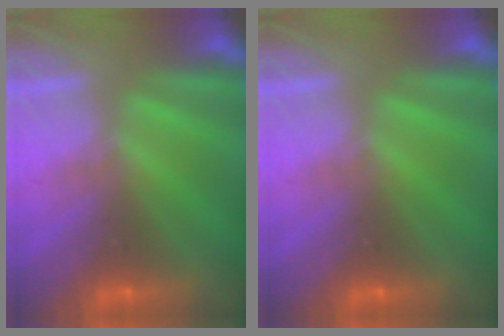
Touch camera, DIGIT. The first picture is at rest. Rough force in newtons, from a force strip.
{"total": 0.0}